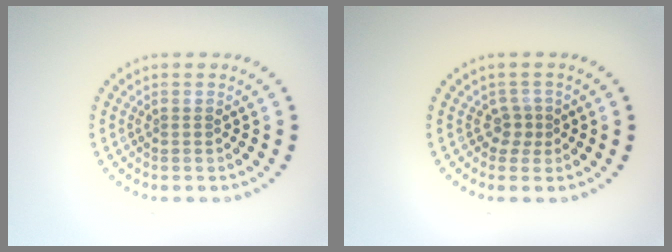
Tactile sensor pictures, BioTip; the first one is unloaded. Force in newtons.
{"total": 1.4, "press": 1.1, "slide": 0.9}